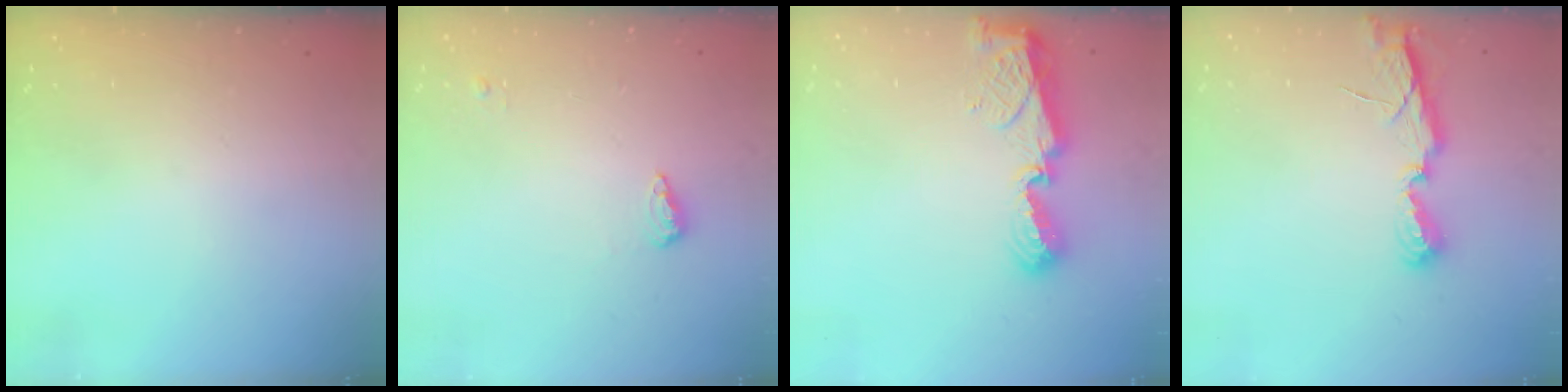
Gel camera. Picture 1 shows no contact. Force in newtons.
{"total": 5.0, "press": 4.9, "slide": 1.1}
{"total": 7.3, "press": 7.3, "slide": 0.7}
{"total": 6.9, "press": 6.9, "slide": 0.1}